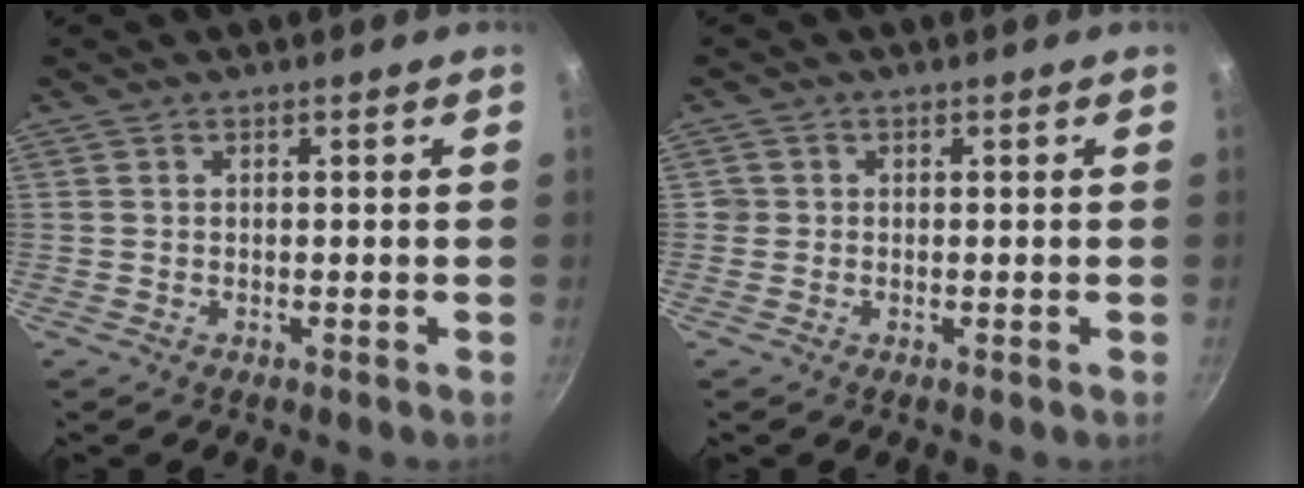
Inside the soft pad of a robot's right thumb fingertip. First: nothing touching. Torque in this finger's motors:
{"motor_torque": [0.51, 0.45, 0.51, 0.22, -0.03]}